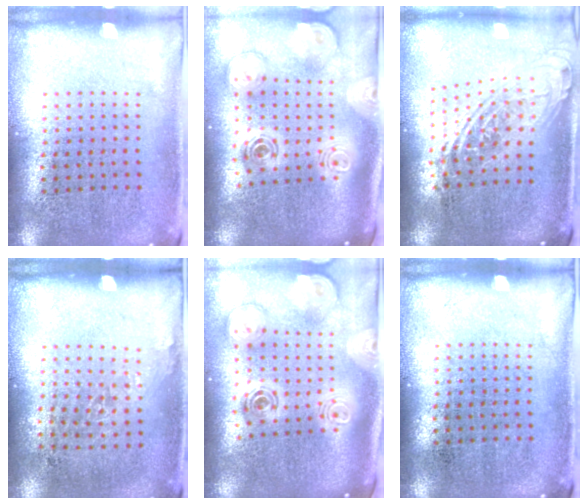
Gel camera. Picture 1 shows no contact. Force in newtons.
{"total": 2.8, "press": 2.1, "slide": 1.9}
{"total": 2.0, "press": 1.5, "slide": 1.2}
{"total": 1.0, "press": 0.8, "slide": 0.6}
{"total": 2.8, "press": 2.1, "slide": 1.9}
{"total": 0.0}